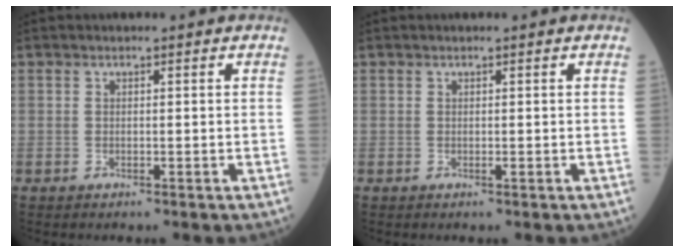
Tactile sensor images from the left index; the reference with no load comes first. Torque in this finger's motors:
{"motor_torque": [0.21, 0.07, 0.03, 0.02]}